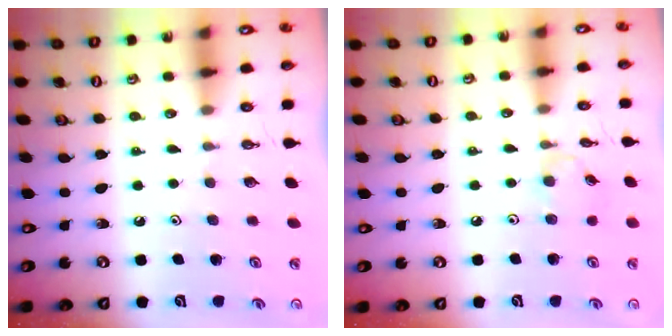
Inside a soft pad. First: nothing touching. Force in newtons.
{"total": 5.8, "press": 5.8, "slide": 0.4}